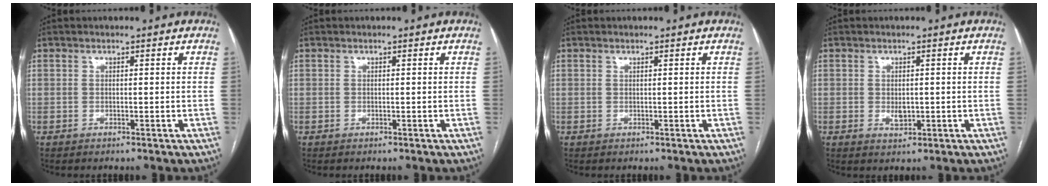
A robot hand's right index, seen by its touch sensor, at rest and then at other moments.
{"total": 0.0}
{"total": 0.0}
{"total": 2.1, "force": [-0.3, 1.4, 1.6], "torque": [-0.027, -0.001, 0.001]}